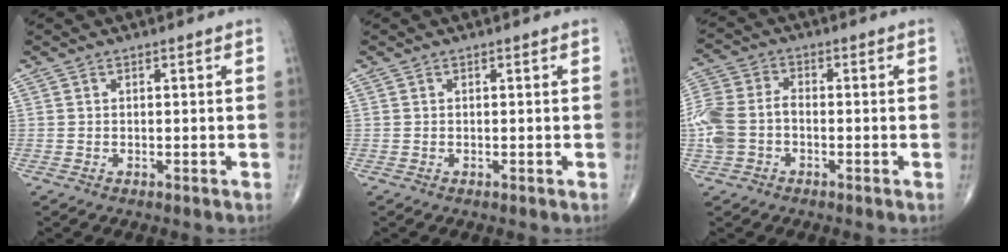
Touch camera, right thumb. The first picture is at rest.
{"total": 0.0}
{"total": 10.1, "force": [-2.1, 7.1, 6.8], "torque": [-0.169, 0.028, -0.048]}